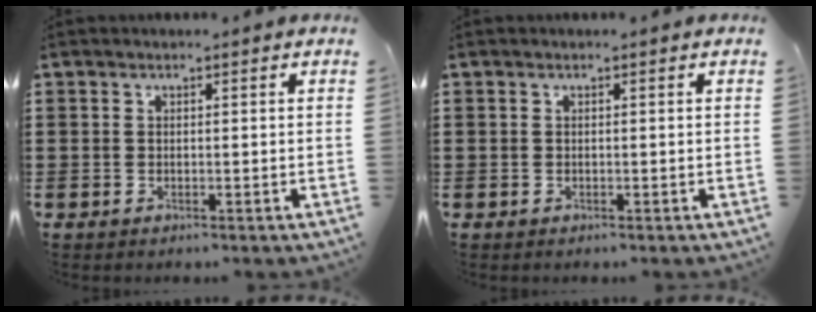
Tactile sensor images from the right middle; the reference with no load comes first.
{"total": 0.0}